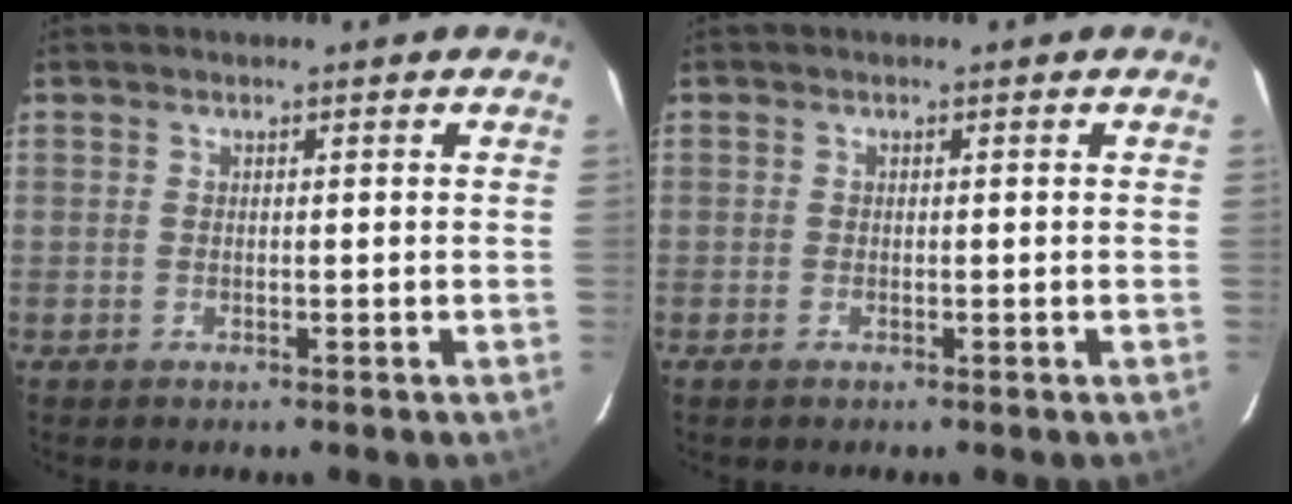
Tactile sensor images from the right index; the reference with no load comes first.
{"total": 0.7, "force": [-0.5, 0.4, 0.3], "torque": [-0.007, -0.003, -0.010]}